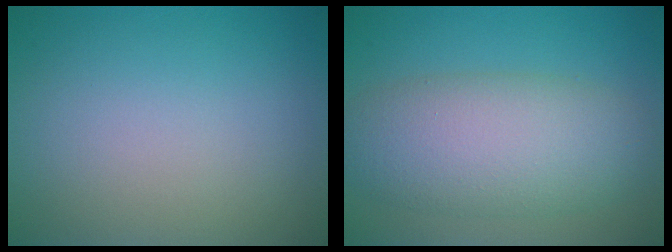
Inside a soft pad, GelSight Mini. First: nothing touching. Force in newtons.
{"total": 7.6, "press": 7.6, "slide": 0.5}